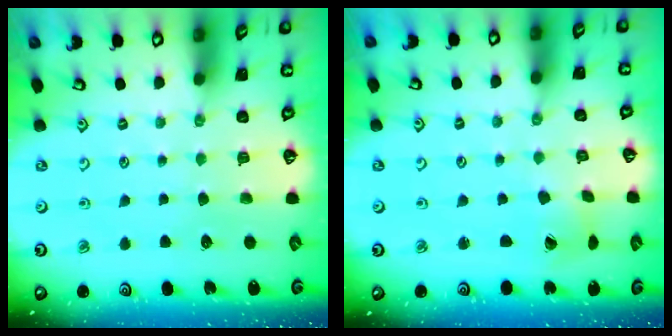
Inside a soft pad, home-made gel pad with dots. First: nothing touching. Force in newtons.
{"total": 2.8, "press": 2.7, "slide": 0.4}